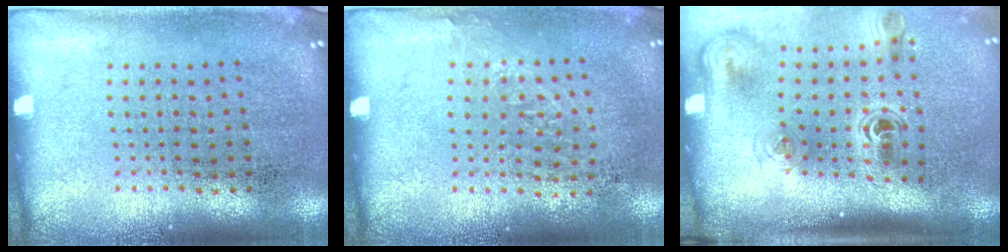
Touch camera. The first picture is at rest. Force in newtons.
{"total": 1.0, "press": 0.7, "slide": 0.6}
{"total": 2.3, "press": 1.5, "slide": 1.8}